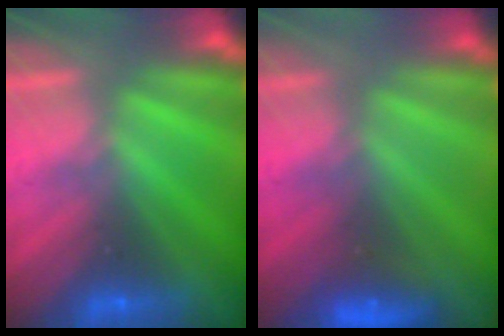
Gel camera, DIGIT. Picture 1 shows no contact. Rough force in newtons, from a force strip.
{"total": 3.0}